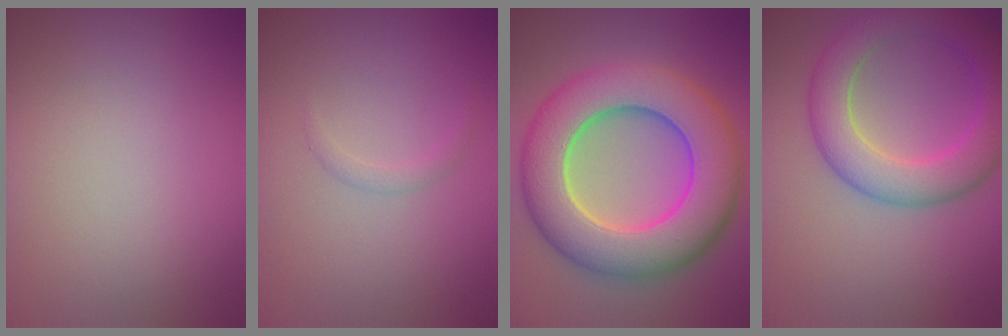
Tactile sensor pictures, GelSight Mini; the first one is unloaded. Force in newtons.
{"total": 0.8, "press": 0.8, "slide": 0.1}
{"total": 12.6, "press": 12.5, "slide": 0.5}
{"total": 6.3, "press": 6.3, "slide": 0.3}